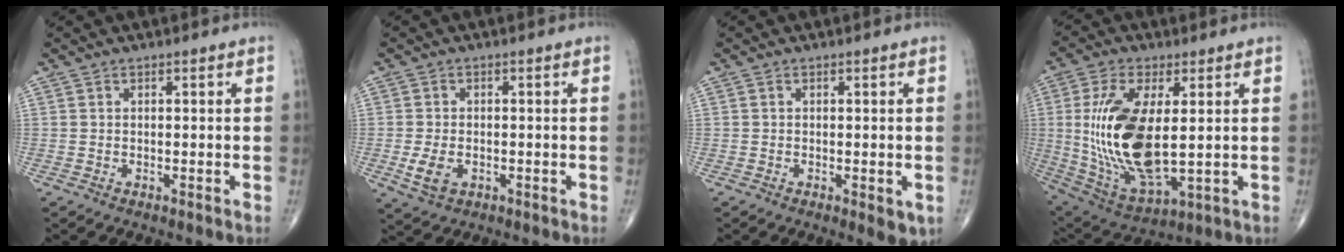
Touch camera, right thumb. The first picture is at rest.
{"total": 4.6, "force": [-1.3, 3.0, 3.3], "torque": [-0.067, -0.002, -0.018]}
{"total": 3.3, "force": [-0.6, 1.3, 3.0], "torque": [-0.030, -0.007, -0.008]}
{"total": 19.5, "force": [1.3, 8.6, 17.4], "torque": [-0.353, -0.020, 0.041]}